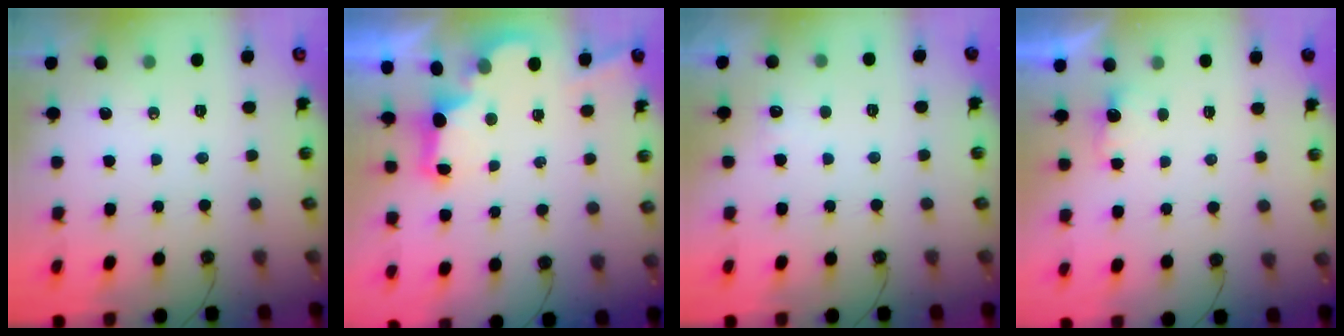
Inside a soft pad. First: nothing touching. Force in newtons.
{"total": 2.8, "press": 2.7, "slide": 0.9}
{"total": 2.9, "press": 2.7, "slide": 1.1}
{"total": 2.4, "press": 2.3, "slide": 0.7}